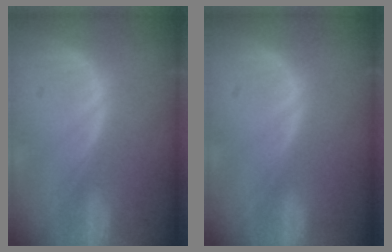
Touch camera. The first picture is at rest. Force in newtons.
{"total": 0.0}